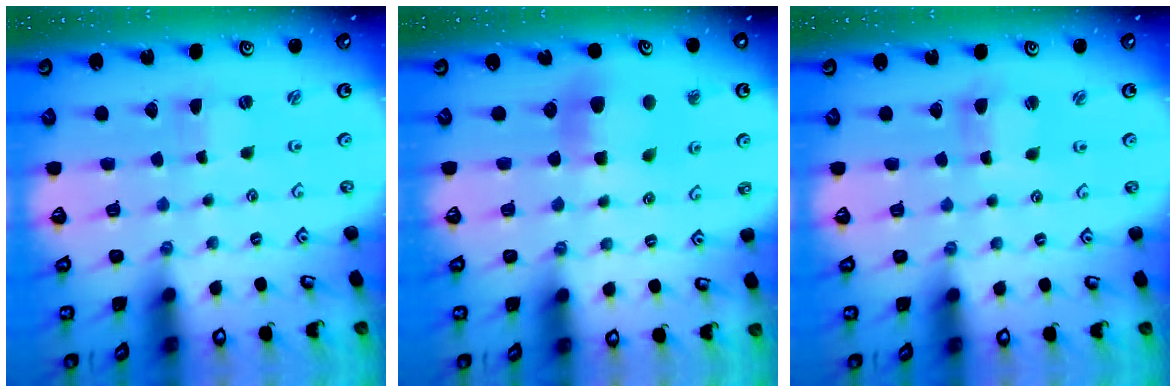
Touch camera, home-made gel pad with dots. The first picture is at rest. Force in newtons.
{"total": 5.6, "press": 5.6, "slide": 0.5}
{"total": 2.9, "press": 2.9, "slide": 0.3}